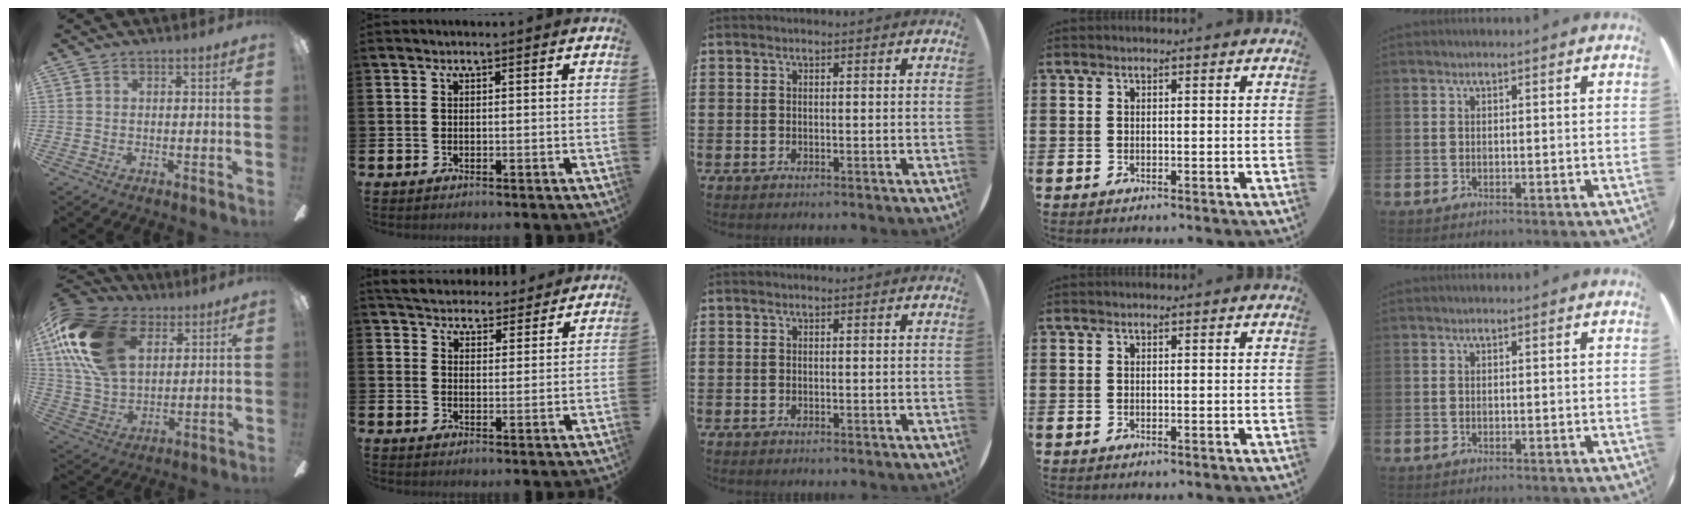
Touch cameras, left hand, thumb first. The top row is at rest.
{"thumb": {"total": 22.7, "force": [8.9, 14.4, 15.1], "torque": [-0.328, -0.010, 0.161]}, "index": {"total": 5.2, "force": [5.1, 1.3, 0.1], "torque": [-0.020, -0.033, 0.091]}}